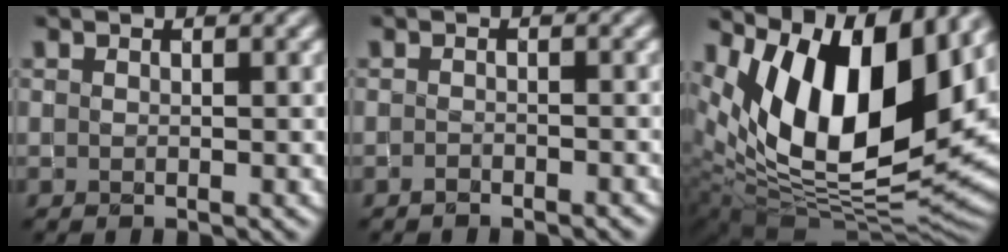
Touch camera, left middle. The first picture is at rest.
{"total": 0.9, "force": [-0.9, 0.0, 0.1], "torque": [-0.001, 0.002, -0.017]}
{"total": 15.8, "force": [6.2, 7.7, 12.3], "torque": [-0.204, 0.008, 0.101]}